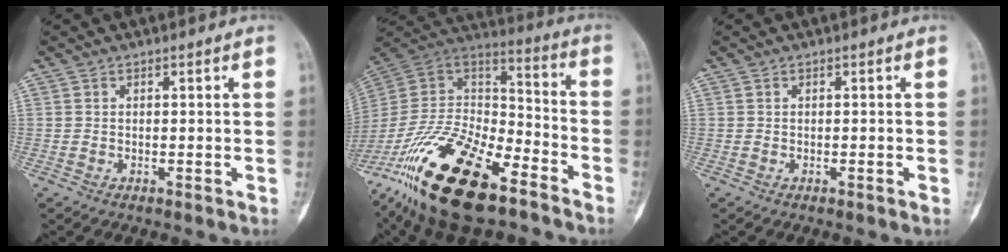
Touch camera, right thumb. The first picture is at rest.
{"total": 28.0, "force": [-17.8, 11.2, 18.5], "torque": [-0.366, 0.051, -0.318]}
{"total": 0.0}